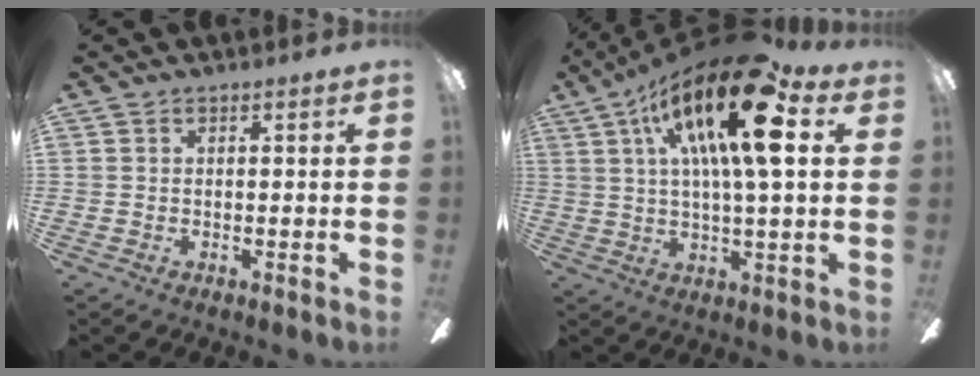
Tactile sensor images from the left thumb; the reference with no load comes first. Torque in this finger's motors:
{"motor_torque": [-0.11, 1.63, 2.09, -0.68, 0.63]}